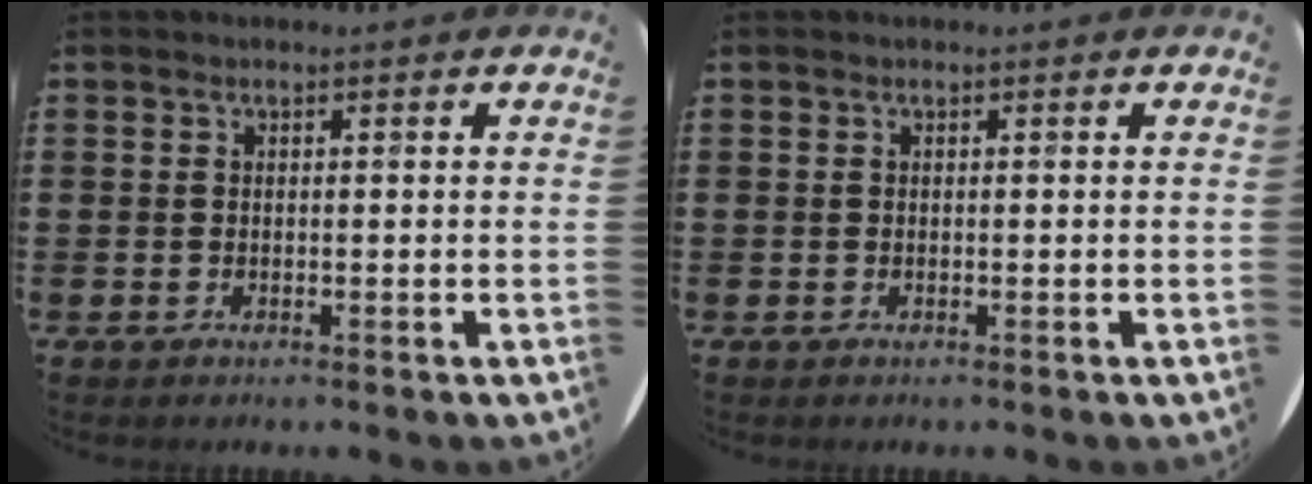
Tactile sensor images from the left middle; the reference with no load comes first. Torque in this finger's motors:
{"motor_torque": [-0.07, -0.07, 0.00, 0.00]}